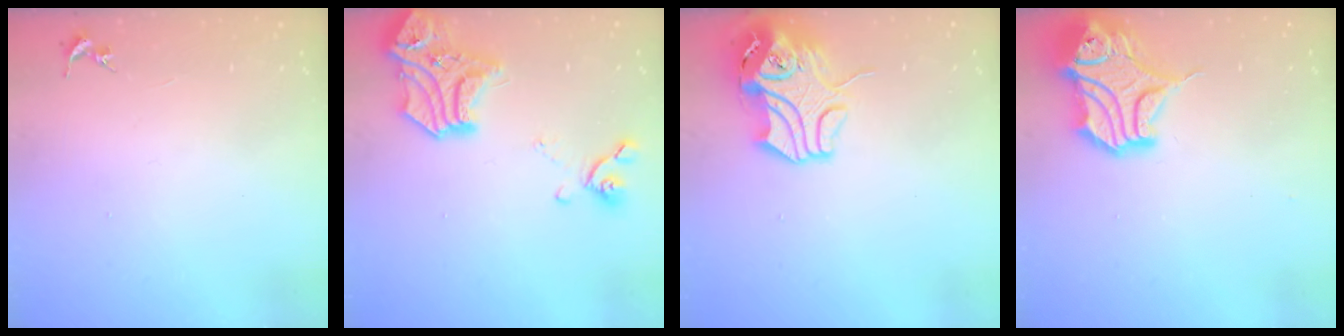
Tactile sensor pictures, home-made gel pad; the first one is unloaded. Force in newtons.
{"total": 19.1, "press": 19.1, "slide": 0.7}
{"total": 12.7, "press": 12.5, "slide": 1.8}
{"total": 15.4, "press": 15.2, "slide": 2.4}